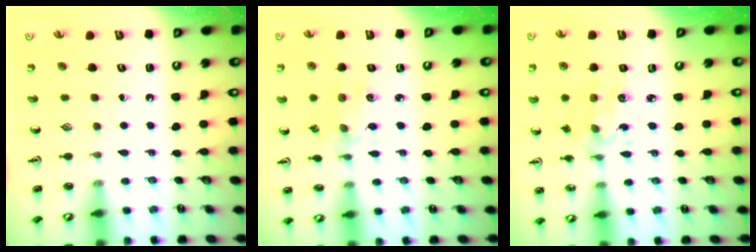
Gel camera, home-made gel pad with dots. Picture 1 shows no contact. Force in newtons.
{"total": 2.1, "press": 2.0, "slide": 0.6}
{"total": 7.1, "press": 7.1, "slide": 0.3}